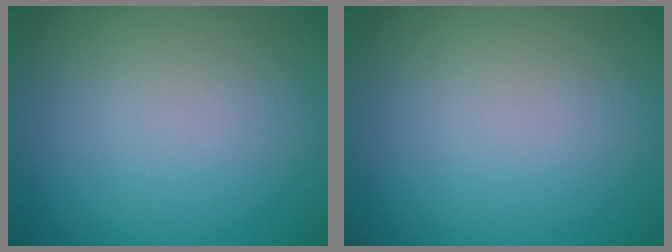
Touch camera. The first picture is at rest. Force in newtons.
{"total": 0.0}